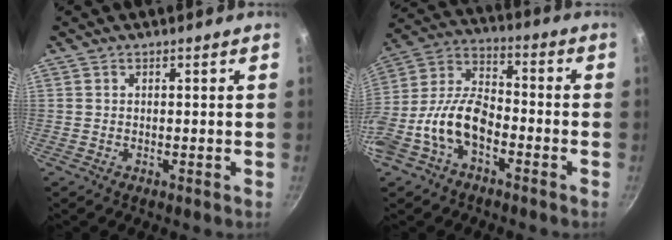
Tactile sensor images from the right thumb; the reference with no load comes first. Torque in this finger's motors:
{"motor_torque": [2.18, 2.25, 1.45, -1.32, 0.50]}